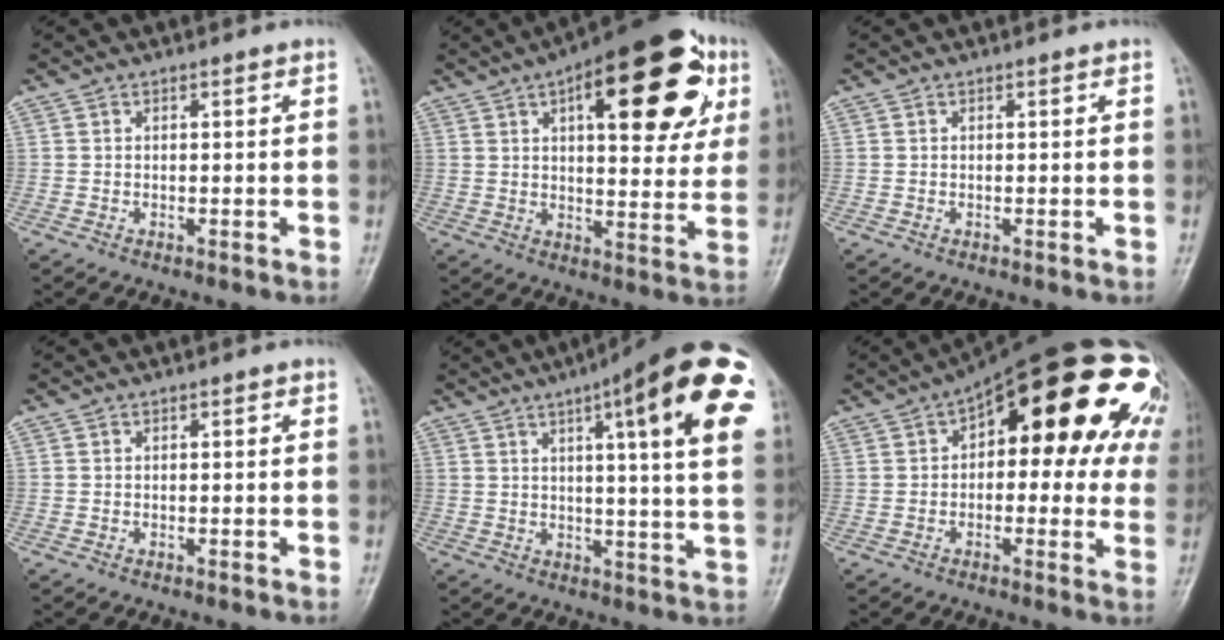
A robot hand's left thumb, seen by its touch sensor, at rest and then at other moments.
{"total": 24.0, "force": [9.5, 10.0, 19.6], "torque": [-0.233, 0.002, 0.126]}
{"total": 0.0}
{"total": 0.0}
{"total": 23.7, "force": [9.3, 4.3, 21.4], "torque": [-0.250, -0.009, 0.116]}
{"total": 24.2, "force": [7.2, 11.3, 20.1], "torque": [-0.238, 0.035, 0.088]}